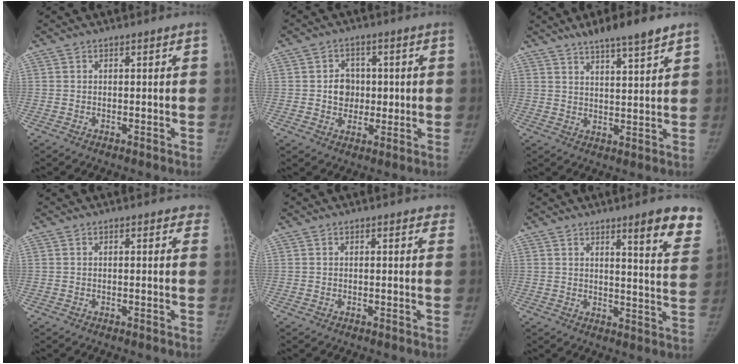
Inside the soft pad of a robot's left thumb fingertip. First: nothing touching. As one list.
[{"total": 6.0, "force": [0.2, 5.2, 2.9], "torque": [-0.010, 0.006, 0.002]}, {"total": 9.2, "force": [6.7, 1.3, 6.1], "torque": [-0.089, -0.024, 0.107]}, {"total": 1.6, "force": [1.2, 0.9, 0.5], "torque": [0.017, -0.003, -0.001]}, {"total": 1.4, "force": [1.1, 0.7, 0.5], "torque": [0.009, -0.002, 0.001]}, {"total": 12.5, "force": [8.4, 2.3, 9.0], "torque": [-0.076, -0.049, 0.096]}]